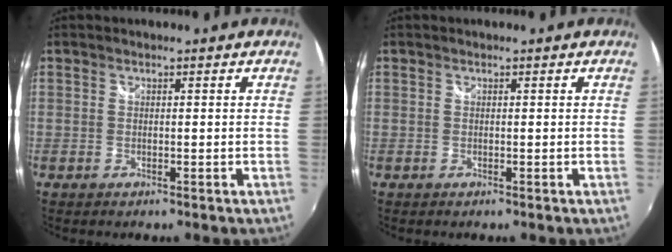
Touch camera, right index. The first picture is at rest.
{"total": 0.0}